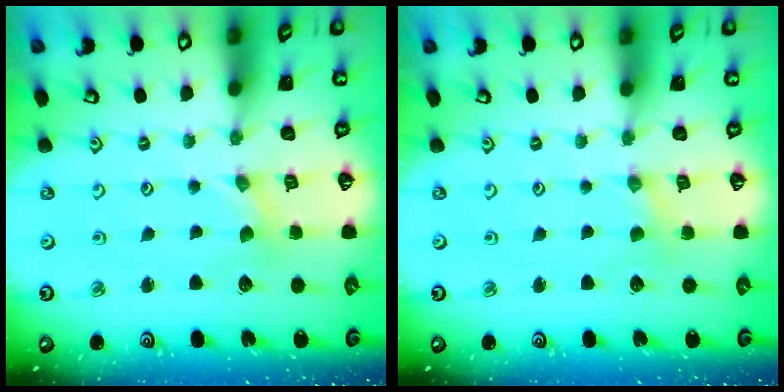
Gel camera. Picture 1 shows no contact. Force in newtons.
{"total": 0.0}